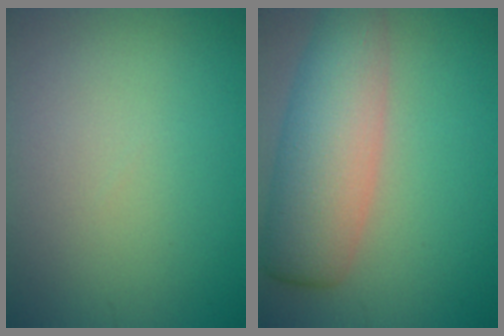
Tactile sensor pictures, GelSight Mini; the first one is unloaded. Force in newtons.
{"total": 7.4, "press": 7.4, "slide": 0.2}